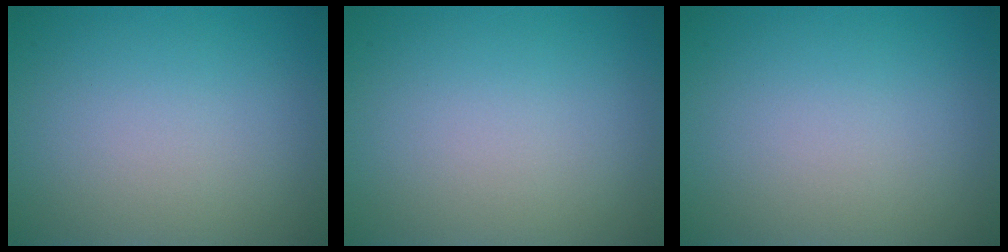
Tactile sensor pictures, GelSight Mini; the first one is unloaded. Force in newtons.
{"total": 0.0}
{"total": 0.0}